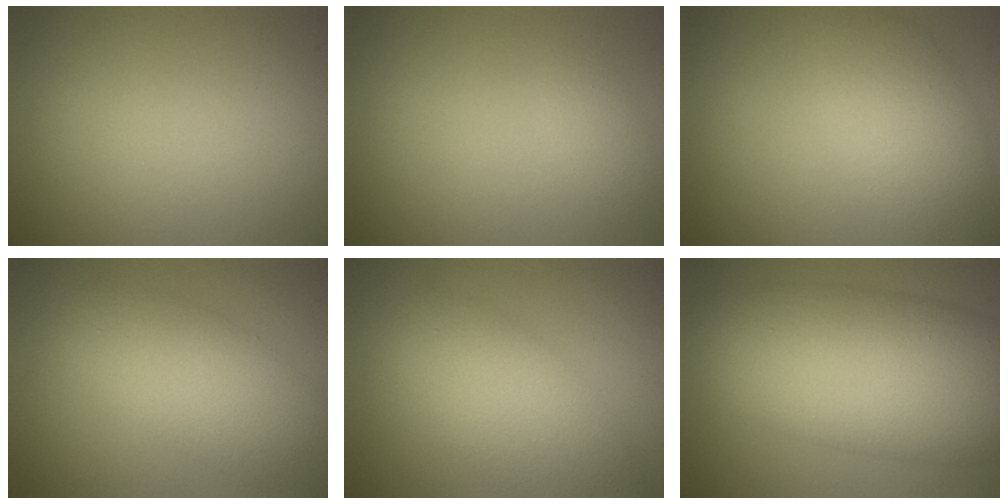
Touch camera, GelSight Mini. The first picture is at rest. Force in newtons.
{"total": 1.1, "press": 1.1, "slide": 0.1}
{"total": 4.9, "press": 4.9, "slide": 0.2}
{"total": 6.0, "press": 6.0, "slide": 0.3}
{"total": 6.5, "press": 6.5, "slide": 0.2}
{"total": 13.0, "press": 13.0, "slide": 0.4}